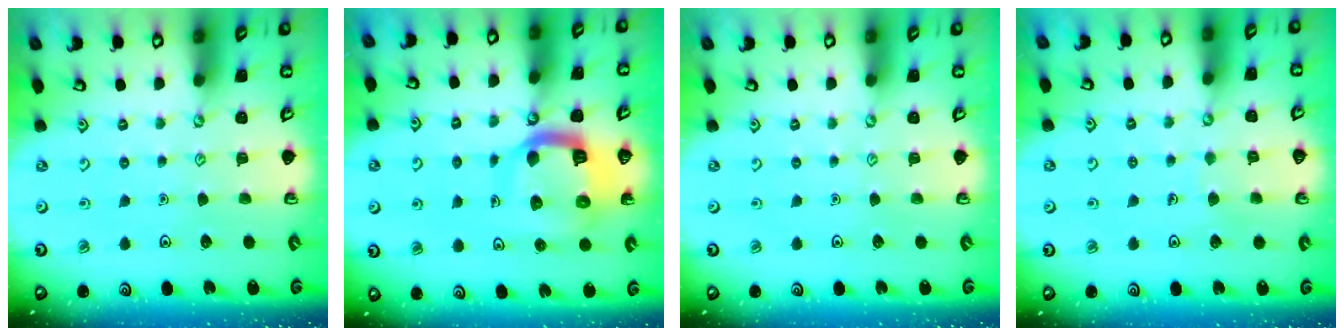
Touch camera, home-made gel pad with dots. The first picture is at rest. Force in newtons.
{"total": 13.1, "press": 13.0, "slide": 1.3}
{"total": 0.0}
{"total": 2.3, "press": 2.3, "slide": 0.1}